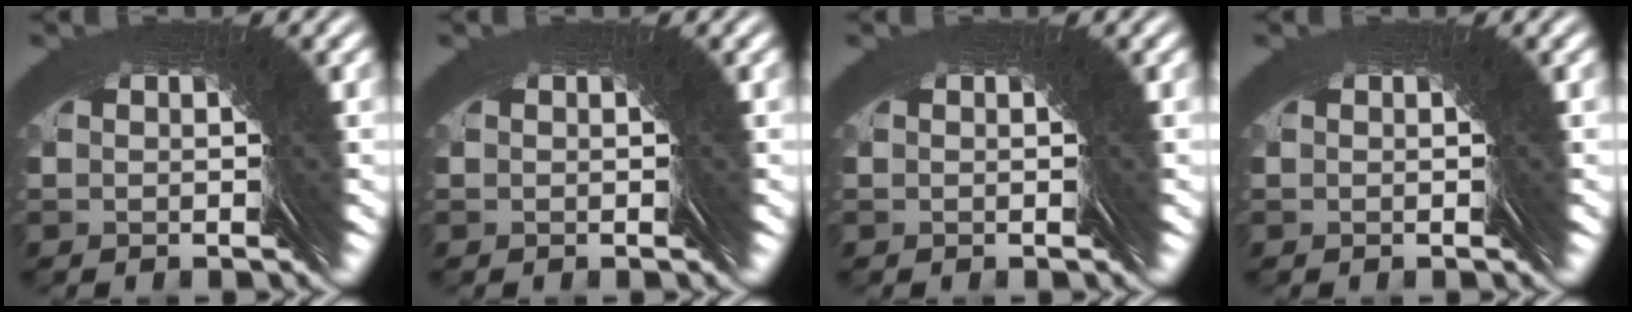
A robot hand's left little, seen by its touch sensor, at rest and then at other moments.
{"total": 0.0}
{"total": 0.0}
{"total": 0.0}